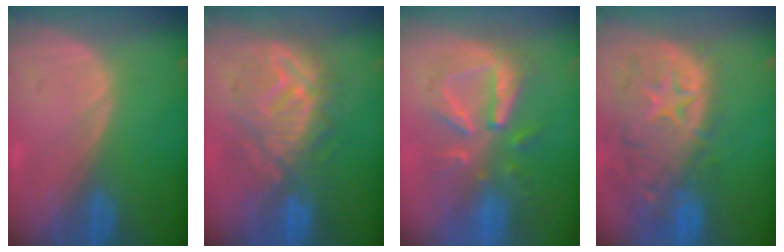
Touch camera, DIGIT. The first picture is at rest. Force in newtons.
{"total": 10.2, "press": 10.0, "slide": 2.1}
{"total": 8.3, "press": 8.2, "slide": 0.8}
{"total": 14.0, "press": 11.3, "slide": 8.2}